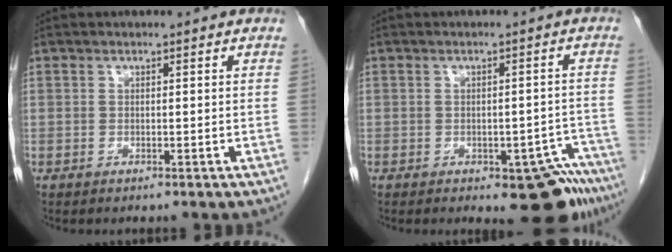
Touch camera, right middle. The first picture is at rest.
{"total": 7.8, "force": [-5.5, 2.5, 4.9], "torque": [-0.030, 0.008, -0.069]}